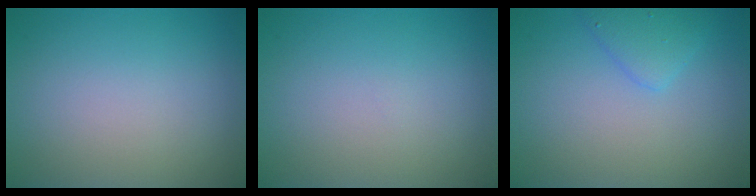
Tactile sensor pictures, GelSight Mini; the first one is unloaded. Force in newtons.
{"total": 0.0}
{"total": 2.1, "press": 2.1, "slide": 0.1}